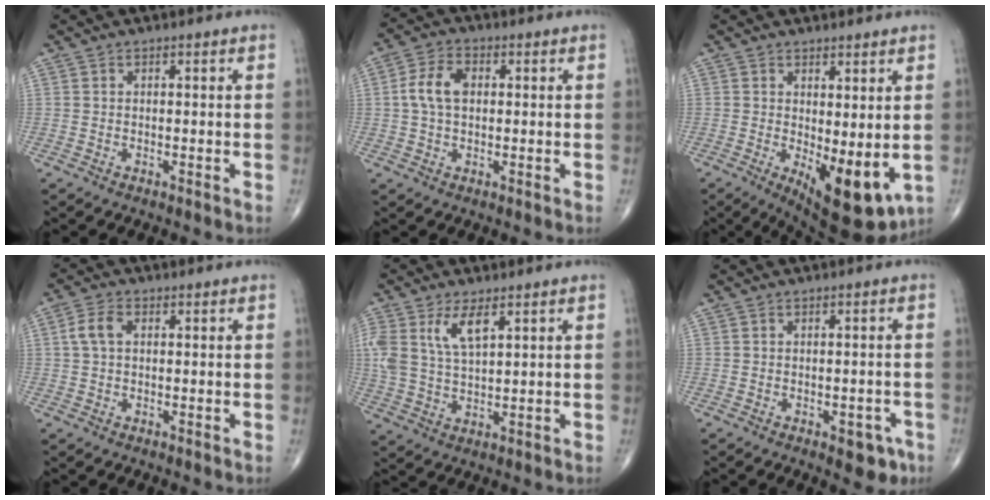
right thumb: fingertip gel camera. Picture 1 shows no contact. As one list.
[{"total": 6.6, "force": [0.7, 4.2, 5.0], "torque": [-0.102, 0.016, 0.008]}, {"total": 10.7, "force": [-1.3, 4.2, 9.7], "torque": [-0.130, -0.026, -0.004]}, {"total": 4.0, "force": [0.8, 2.5, 3.1], "torque": [-0.070, 0.010, 0.013]}, {"total": 8.3, "force": [3.7, 3.5, 6.5], "torque": [-0.134, -0.007, 0.081]}, {"total": 4.5, "force": [-2.2, 2.4, 3.2], "torque": [-0.014, 0.010, -0.022]}]